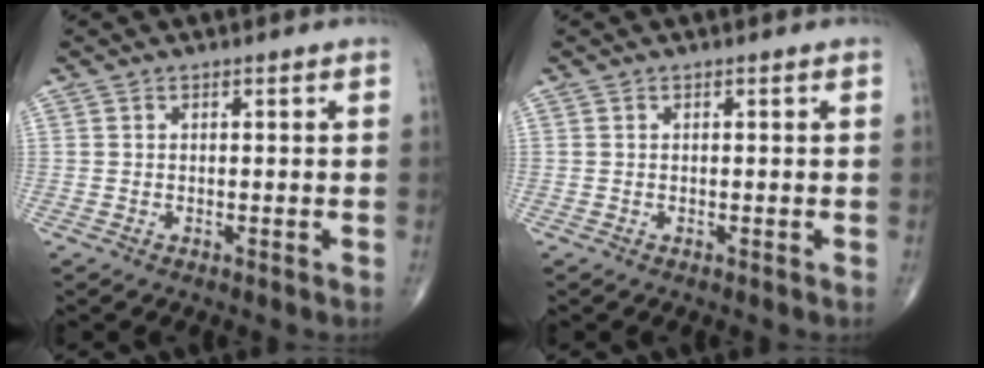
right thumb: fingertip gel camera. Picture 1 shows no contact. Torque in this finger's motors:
{"motor_torque": [0.01, 0.01, -0.06, -0.03, -0.01]}